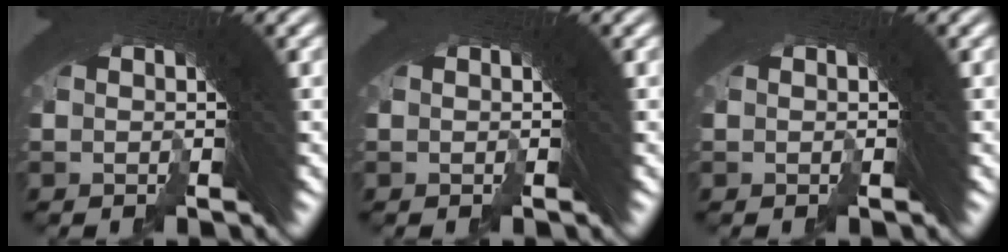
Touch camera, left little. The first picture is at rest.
{"total": 0.0}
{"total": 0.0}